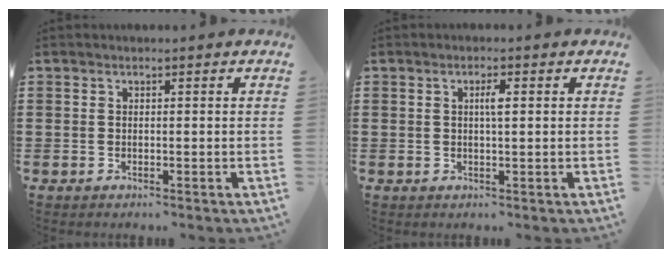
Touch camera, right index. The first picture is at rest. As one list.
[{"total": 1.8, "force": [0.3, 0.4, 1.7], "torque": [-0.034, 0.004, 0.003]}]